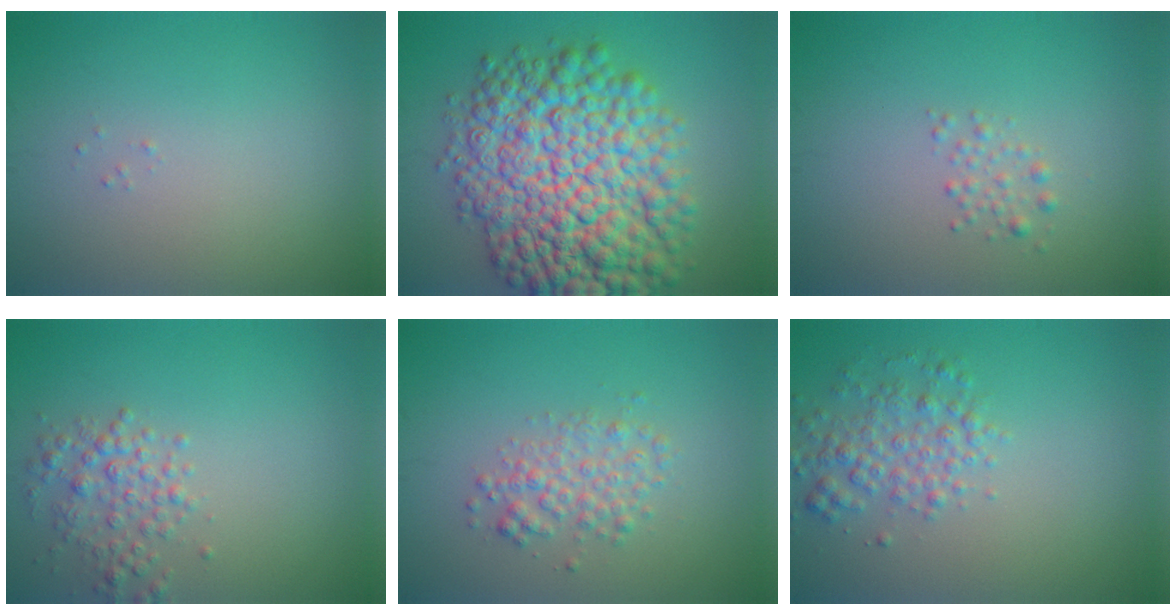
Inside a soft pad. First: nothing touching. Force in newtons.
{"total": 14.0, "press": 14.0, "slide": 0.2}
{"total": 1.2, "press": 1.2, "slide": 0.0}
{"total": 2.5, "press": 2.5, "slide": 0.1}
{"total": 2.6, "press": 2.6, "slide": 0.0}
{"total": 3.1, "press": 3.1, "slide": 0.1}